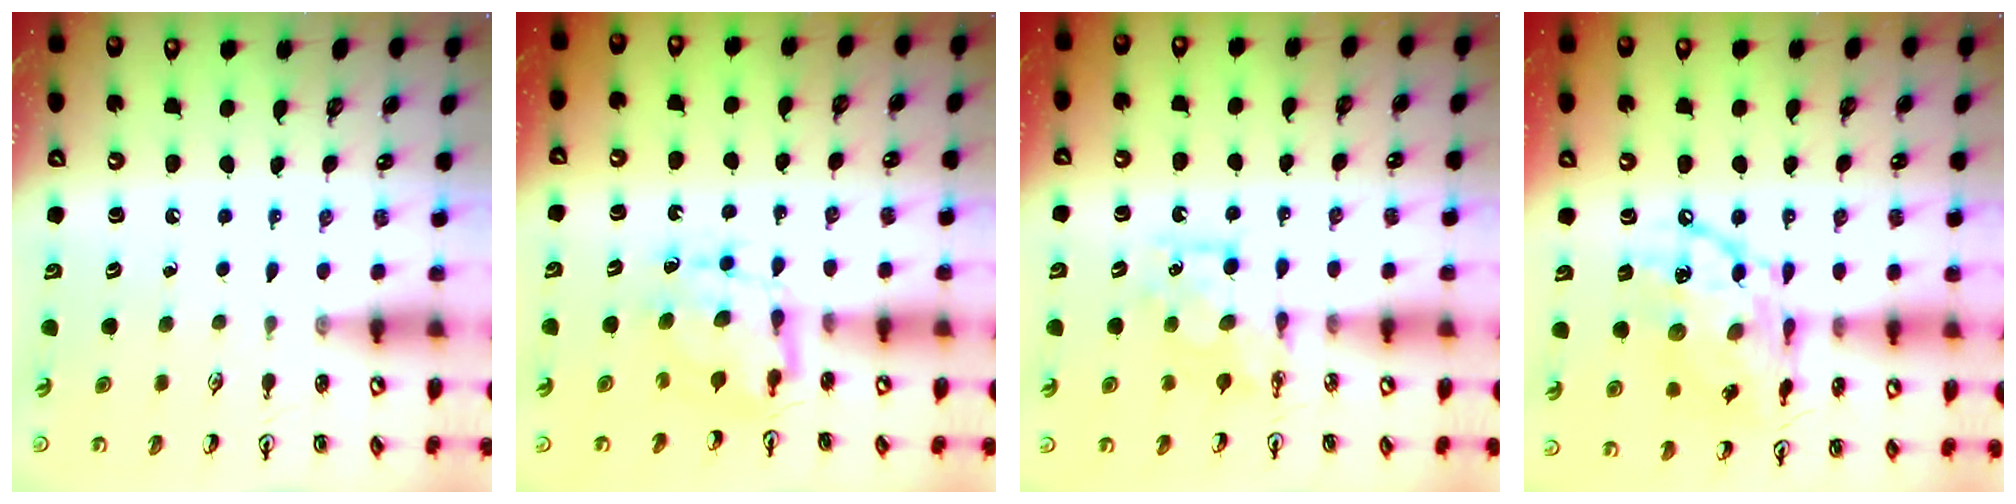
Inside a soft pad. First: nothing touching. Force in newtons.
{"total": 6.7, "press": 6.7, "slide": 0.2}
{"total": 8.1, "press": 8.1, "slide": 0.4}
{"total": 17.7, "press": 17.7, "slide": 1.4}